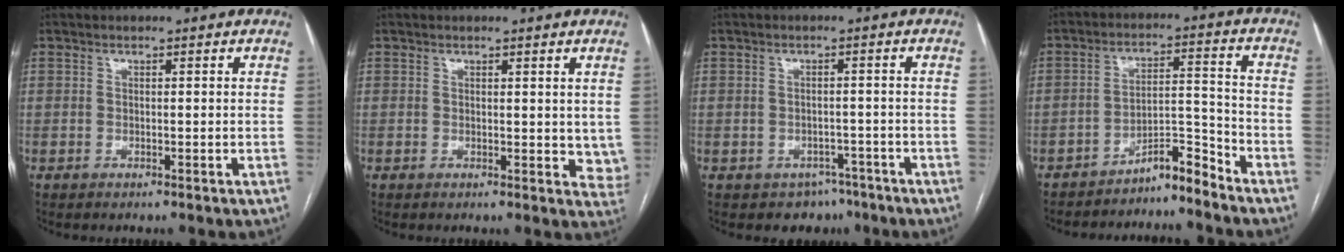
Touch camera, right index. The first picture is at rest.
{"total": 3.4, "force": [1.5, 2.0, 2.3], "torque": [-0.011, -0.012, 0.019]}
{"total": 4.4, "force": [-3.0, 3.2, 0.3], "torque": [0.008, 0.015, -0.035]}
{"total": 5.9, "force": [-5.6, 0.2, 1.9], "torque": [-0.017, 0.019, -0.094]}